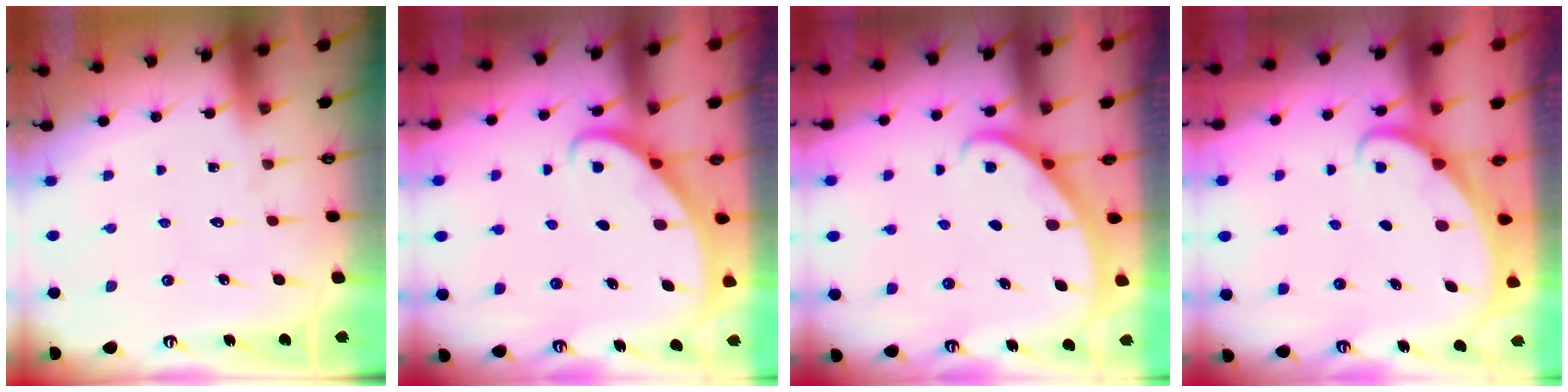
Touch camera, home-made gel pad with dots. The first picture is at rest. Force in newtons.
{"total": 2.8, "press": 2.8, "slide": 0.2}
{"total": 2.3, "press": 2.3, "slide": 0.2}
{"total": 1.9, "press": 1.9, "slide": 0.1}